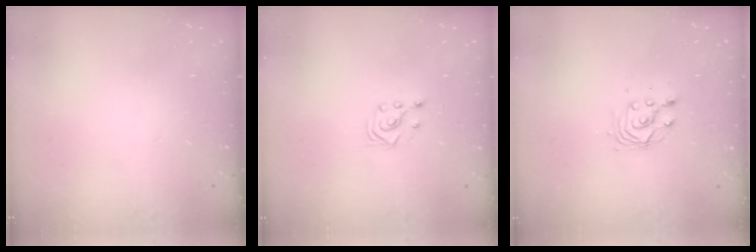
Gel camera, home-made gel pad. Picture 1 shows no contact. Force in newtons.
{"total": 2.9, "press": 2.7, "slide": 1.0}
{"total": 4.4, "press": 4.4, "slide": 0.2}